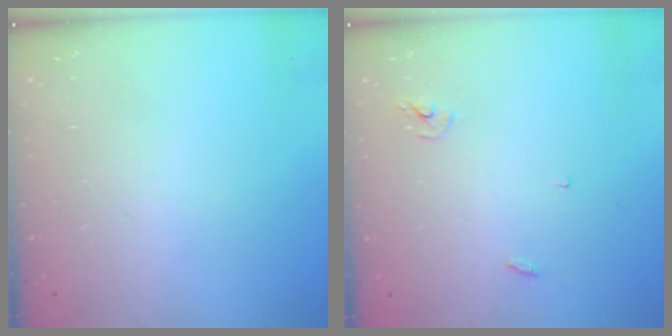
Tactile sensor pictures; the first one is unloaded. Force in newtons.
{"total": 2.9, "press": 2.9, "slide": 0.2}